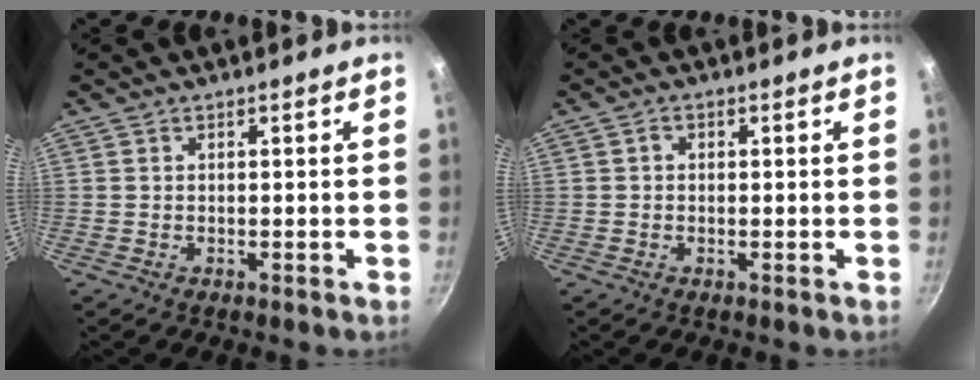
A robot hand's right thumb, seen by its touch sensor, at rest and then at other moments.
{"total": 1.2, "force": [0.1, 1.0, 0.7], "torque": [-0.012, 0.007, 0.000]}